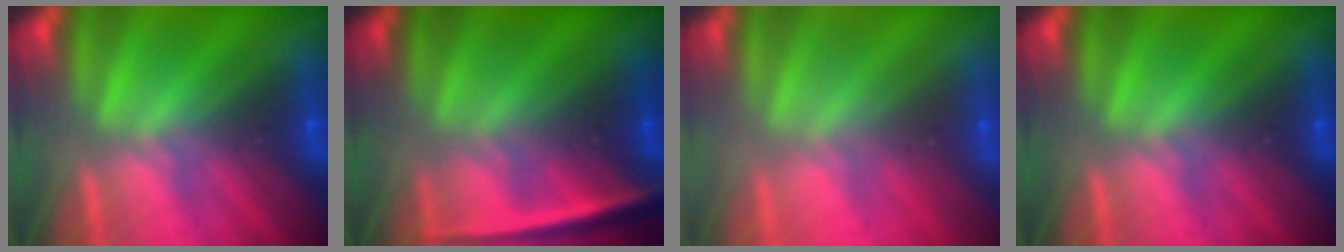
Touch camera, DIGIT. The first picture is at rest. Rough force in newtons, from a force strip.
{"total": 2.4}
{"total": 2.9}
{"total": 0.0}